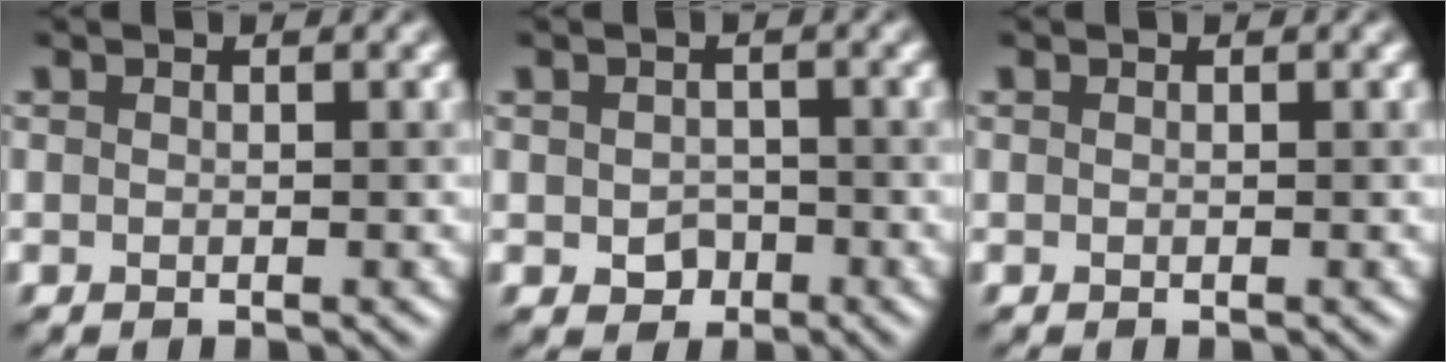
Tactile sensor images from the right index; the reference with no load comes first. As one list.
[{"total": 1.9, "force": [-0.6, 1.5, 1.0], "torque": [-0.017, -0.006, -0.011]}, {"total": 0.0}]